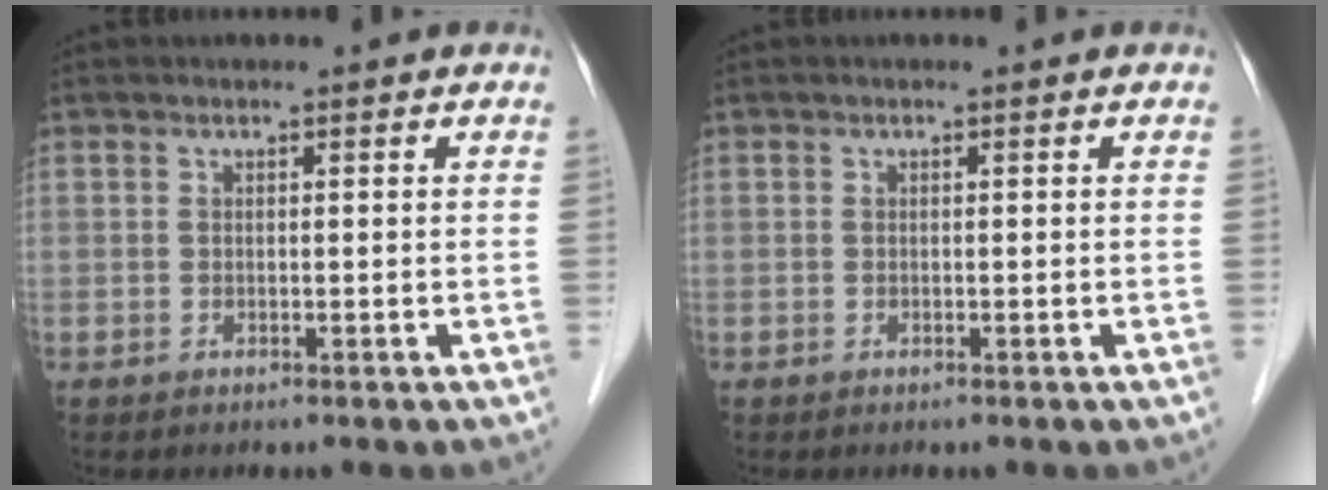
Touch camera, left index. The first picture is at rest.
{"total": 0.0}